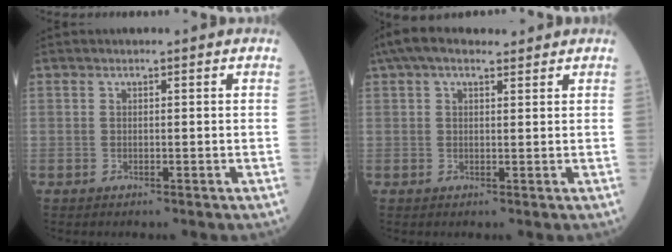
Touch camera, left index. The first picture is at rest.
{"total": 6.9, "force": [5.0, 2.5, 4.0], "torque": [-0.080, 0.046, 0.088]}